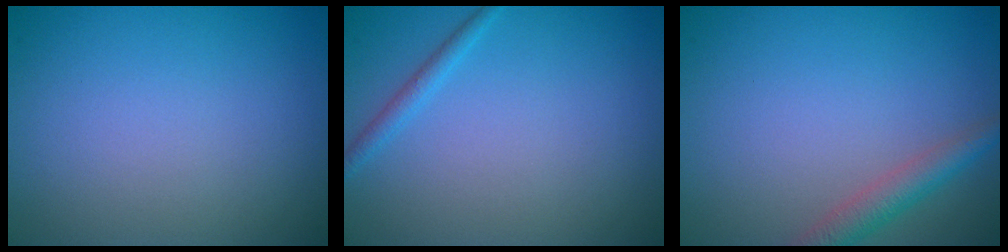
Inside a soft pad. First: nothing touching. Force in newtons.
{"total": 1.1, "press": 1.1, "slide": 0.1}
{"total": 2.6, "press": 2.6, "slide": 0.2}